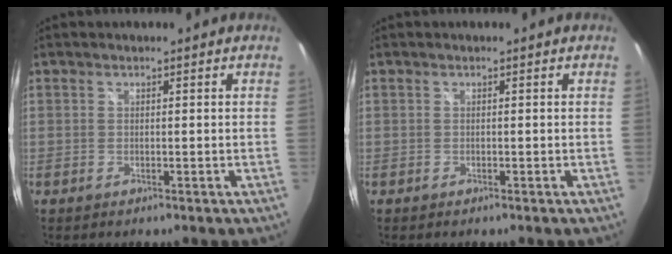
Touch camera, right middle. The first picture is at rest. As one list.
[{"total": 0.0}]